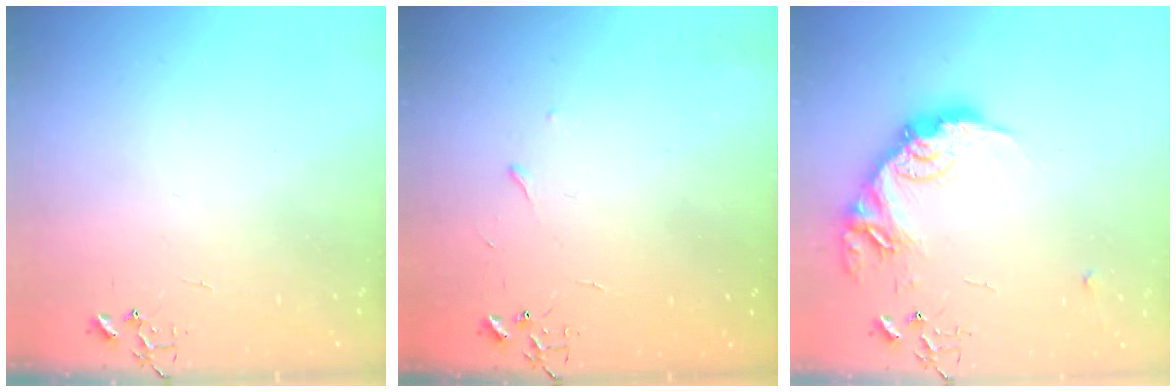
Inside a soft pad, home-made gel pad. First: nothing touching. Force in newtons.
{"total": 3.3, "press": 3.3, "slide": 0.5}
{"total": 17.6, "press": 17.6, "slide": 0.8}